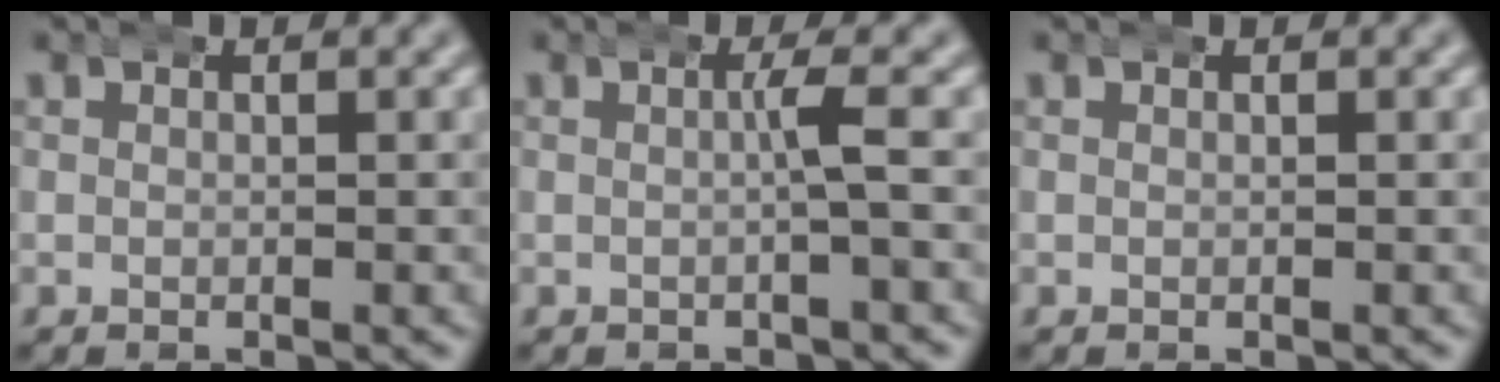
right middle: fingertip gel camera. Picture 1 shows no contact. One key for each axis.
{"total": 1.2, "fx": -0.2, "fy": -0.6, "fz": 1.0, "tx": -0.018, "ty": 0.000, "tz": -0.003}
{"total": 0.0}